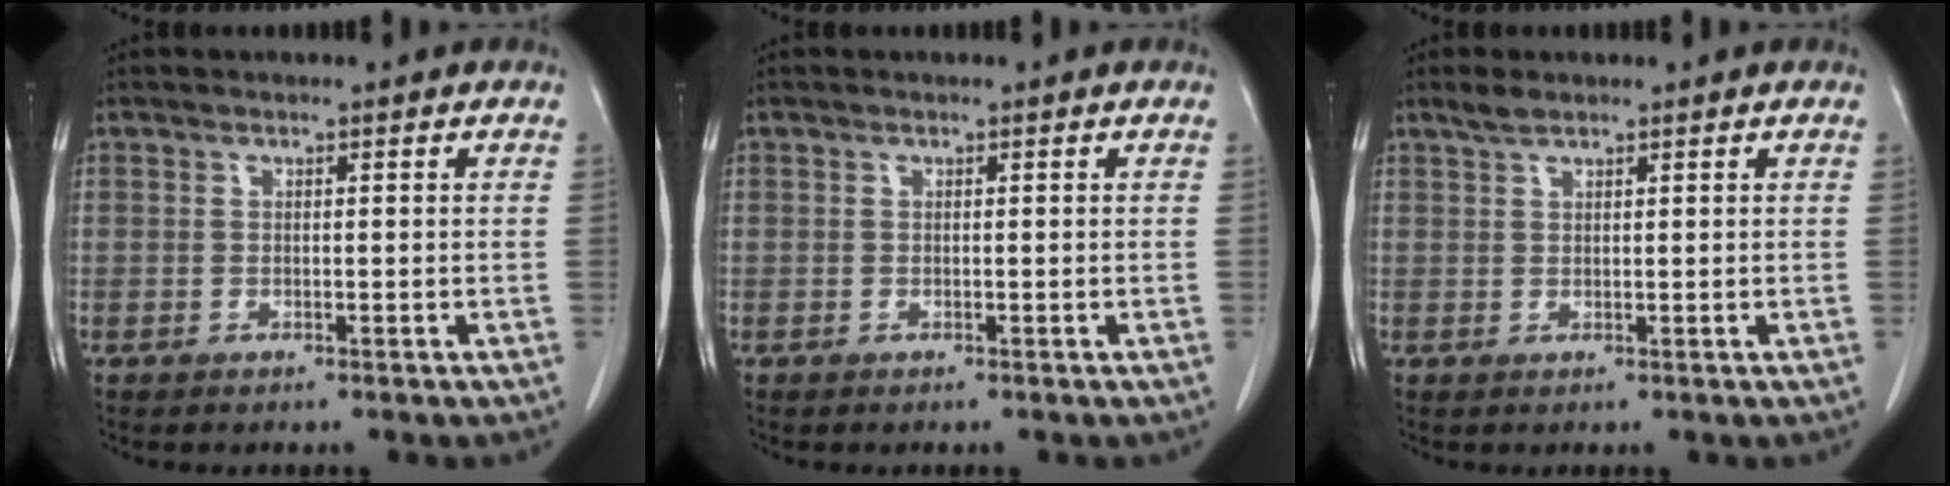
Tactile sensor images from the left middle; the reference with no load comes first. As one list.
[{"total": 0.0}, {"total": 1.8, "force": [1.5, 0.4, 0.9], "torque": [-0.024, 0.005, 0.033]}]